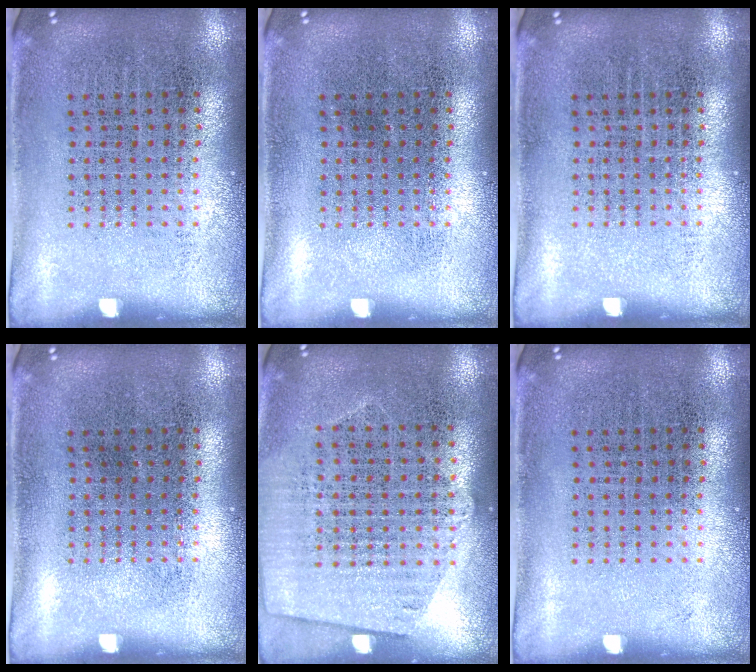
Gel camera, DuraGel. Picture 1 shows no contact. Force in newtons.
{"total": 0.0}
{"total": 0.0}
{"total": 0.0}
{"total": 1.1, "press": 1.0, "slide": 0.5}
{"total": 0.0}